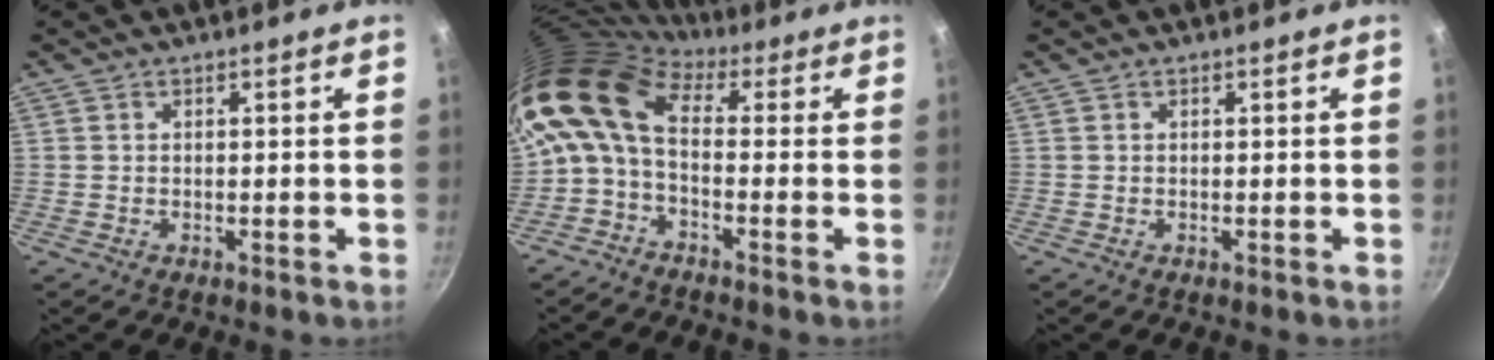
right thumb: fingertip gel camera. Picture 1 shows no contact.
{"total": 12.9, "force": [0.6, 7.5, 10.5], "torque": [-0.218, 0.027, -0.010]}
{"total": 0.0}